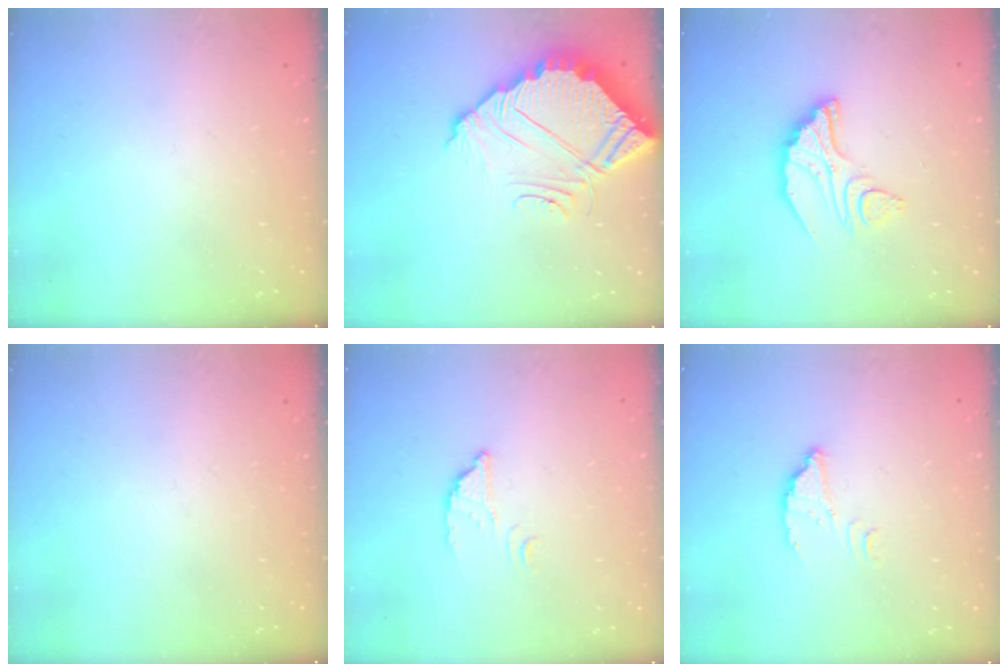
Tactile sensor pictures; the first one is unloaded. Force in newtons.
{"total": 8.2, "press": 8.2, "slide": 0.4}
{"total": 10.0, "press": 9.9, "slide": 0.9}
{"total": 0.0}
{"total": 2.5, "press": 2.5, "slide": 0.1}
{"total": 2.6, "press": 2.6, "slide": 0.2}